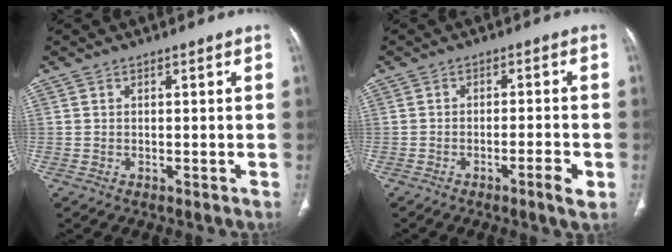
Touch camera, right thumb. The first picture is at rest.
{"total": 4.1, "force": [-1.8, 0.5, 3.6], "torque": [-0.061, 0.006, -0.030]}